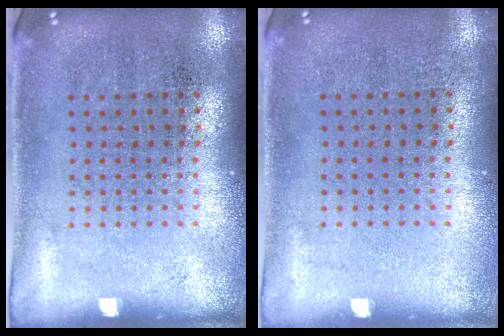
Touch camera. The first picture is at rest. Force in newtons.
{"total": 0.0}